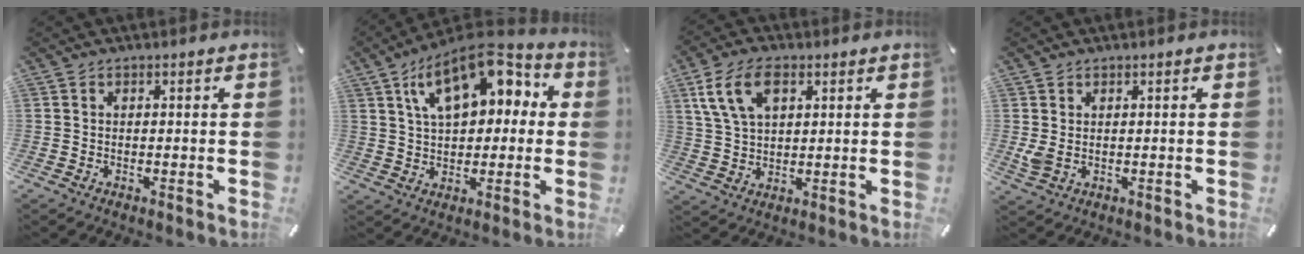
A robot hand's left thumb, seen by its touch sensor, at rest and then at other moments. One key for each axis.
{"total": 15.7, "fx": 7.0, "fy": 9.3, "fz": 10.6, "tx": -0.178, "ty": -0.018, "tz": 0.121}
{"total": 9.5, "fx": 4.1, "fy": 5.8, "fz": 6.2, "tx": -0.147, "ty": 0.007, "tz": 0.078}
{"total": 2.4, "fx": 0.6, "fy": 1.6, "fz": 1.6, "tx": -0.030, "ty": -0.004, "tz": 0.009}